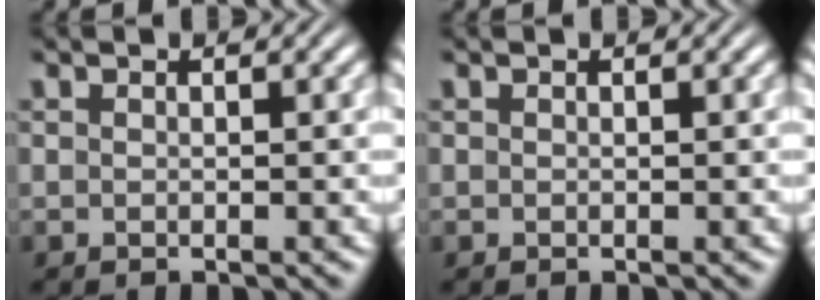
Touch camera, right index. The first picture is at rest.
{"total": 0.0}